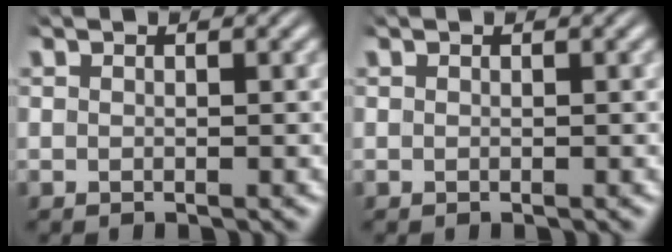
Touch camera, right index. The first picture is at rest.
{"total": 0.0}